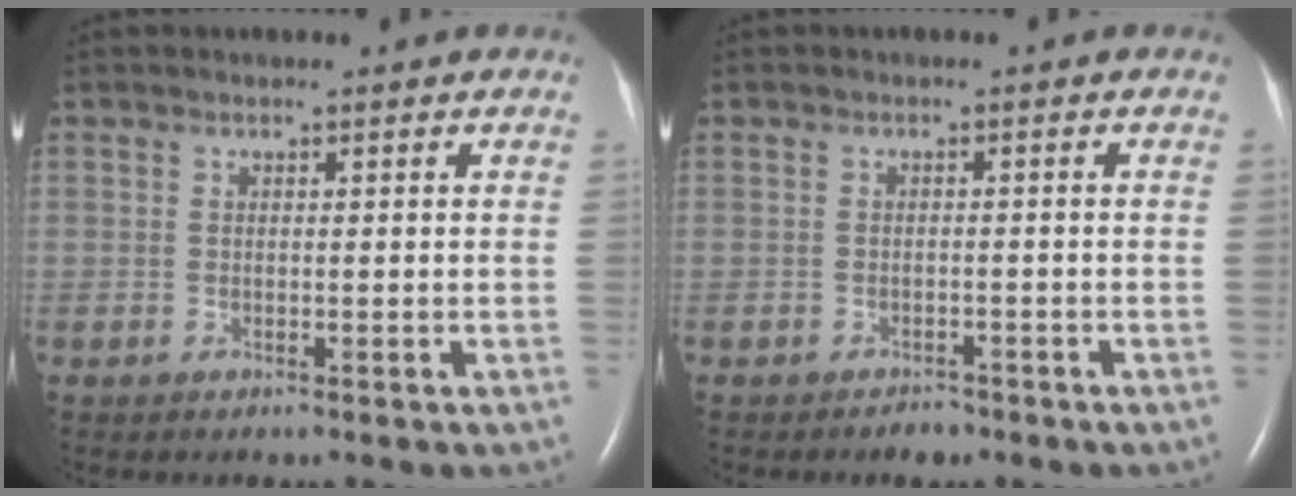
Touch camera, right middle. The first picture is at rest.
{"total": 1.6, "force": [-1.3, 0.8, 0.4], "torque": [-0.012, 0.000, -0.018]}